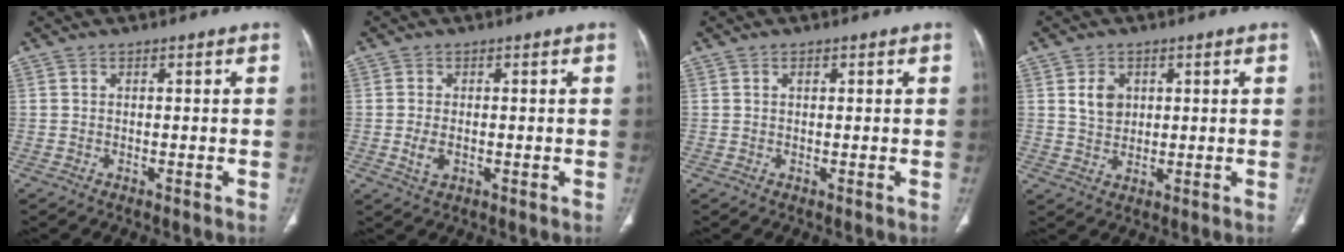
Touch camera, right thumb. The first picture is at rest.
{"total": 3.1, "force": [-0.3, 1.9, 2.4], "torque": [-0.050, -0.004, -0.004]}
{"total": 0.9, "force": [0.4, 0.4, 0.6], "torque": [-0.006, 0.000, 0.006]}
{"total": 4.6, "force": [1.5, 3.5, 2.6], "torque": [-0.028, -0.010, 0.030]}